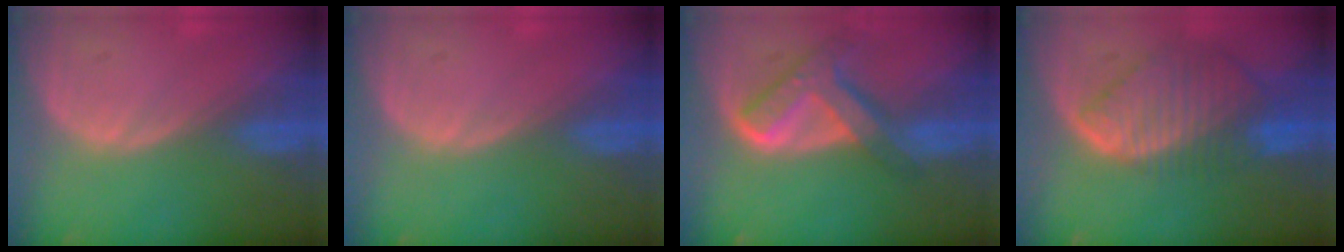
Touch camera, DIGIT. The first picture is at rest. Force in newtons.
{"total": 0.0}
{"total": 8.0, "press": 6.8, "slide": 4.3}
{"total": 9.3, "press": 8.0, "slide": 4.7}